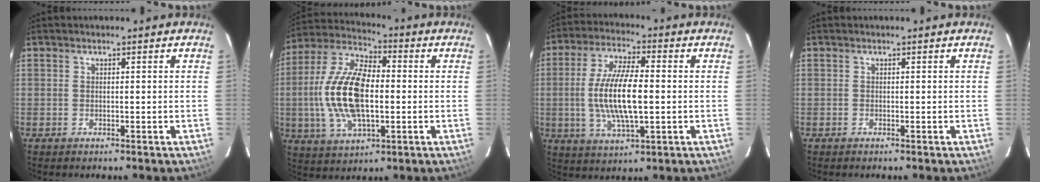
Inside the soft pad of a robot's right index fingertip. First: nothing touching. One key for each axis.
{"total": 17.5, "fx": -1.1, "fy": 8.2, "fz": 15.4, "tx": -0.319, "ty": 0.008, "tz": -0.021}
{"total": 13.1, "fx": -0.9, "fy": 4.0, "fz": 12.4, "tx": -0.248, "ty": -0.002, "tz": -0.014}
{"total": 0.0}